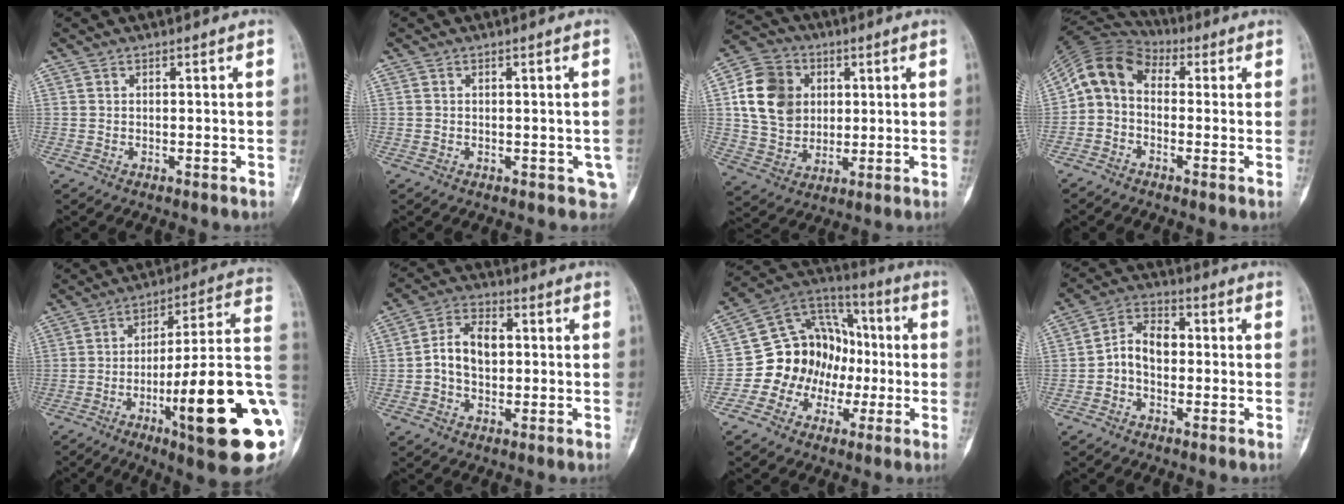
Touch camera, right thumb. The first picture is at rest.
{"total": 3.0, "force": [-0.5, 2.1, 2.1], "torque": [-0.007, -0.001, 0.001]}
{"total": 14.4, "force": [2.8, 11.9, 7.7], "torque": [-0.120, 0.002, 0.052]}
{"total": 9.3, "force": [0.3, 6.9, 6.2], "torque": [-0.103, 0.035, -0.015]}
{"total": 24.9, "force": [-6.8, 4.0, 23.7], "torque": [-0.296, 0.013, -0.095]}
{"total": 8.6, "force": [0.0, 6.0, 6.1], "torque": [-0.097, 0.025, -0.005]}
{"total": 15.7, "force": [-2.5, 13.9, 6.8], "torque": [-0.058, 0.068, -0.045]}
{"total": 7.2, "force": [-0.8, 5.1, 5.0], "torque": [-0.074, 0.030, -0.028]}